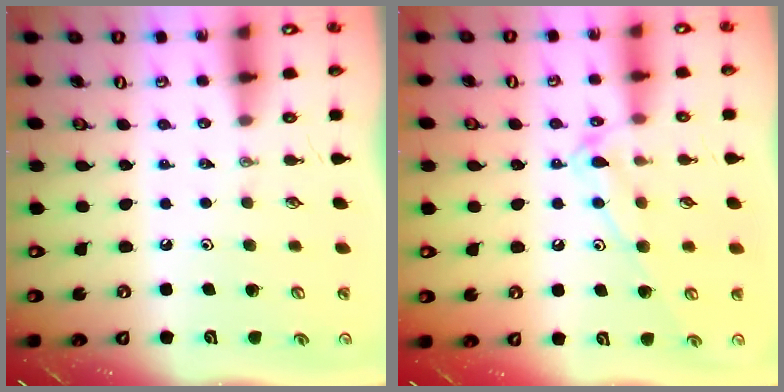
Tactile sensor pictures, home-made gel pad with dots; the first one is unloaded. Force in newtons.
{"total": 13.0, "press": 13.0, "slide": 1.0}